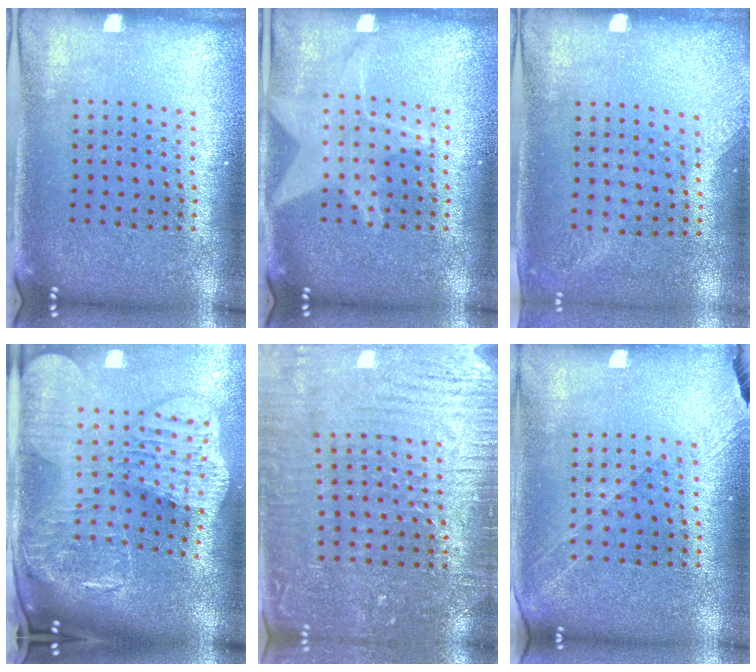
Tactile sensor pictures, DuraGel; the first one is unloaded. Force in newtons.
{"total": 2.5, "press": 2.5, "slide": 0.3}
{"total": 1.3, "press": 1.0, "slide": 0.8}
{"total": 4.5, "press": 3.4, "slide": 3.0}
{"total": 3.4, "press": 3.3, "slide": 0.7}
{"total": 1.3, "press": 1.2, "slide": 0.6}